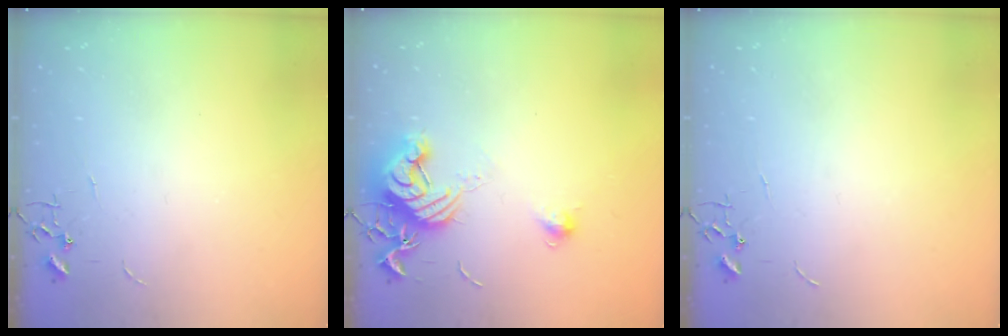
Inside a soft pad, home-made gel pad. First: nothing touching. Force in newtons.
{"total": 12.3, "press": 12.3, "slide": 0.7}
{"total": 0.0}